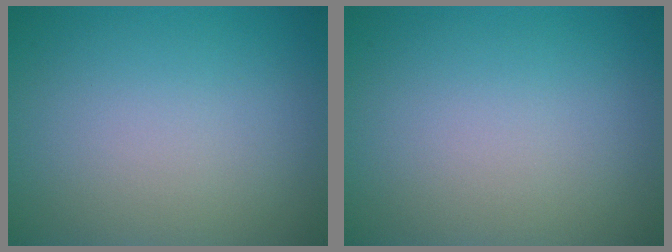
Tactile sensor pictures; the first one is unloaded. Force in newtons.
{"total": 0.0}